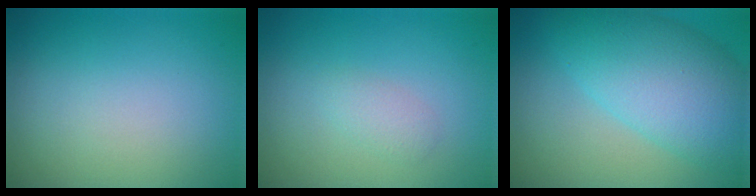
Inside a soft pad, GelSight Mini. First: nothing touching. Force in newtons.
{"total": 1.2, "press": 1.2, "slide": 0.0}
{"total": 8.4, "press": 8.4, "slide": 0.3}